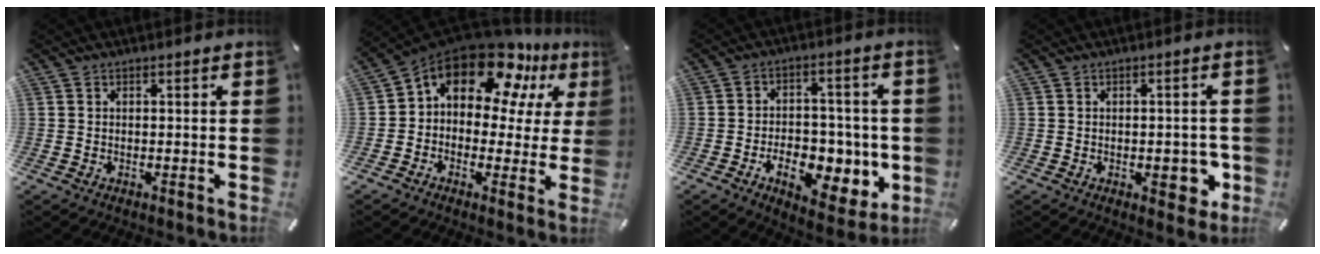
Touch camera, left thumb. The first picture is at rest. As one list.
[{"total": 16.4, "force": [10.1, 9.2, 9.1], "torque": [-0.168, -0.076, 0.171]}, {"total": 13.7, "force": [-4.3, 8.5, 9.9], "torque": [-0.135, 0.012, -0.062]}, {"total": 6.2, "force": [-1.5, 2.9, 5.2], "torque": [-0.056, 0.002, -0.022]}]